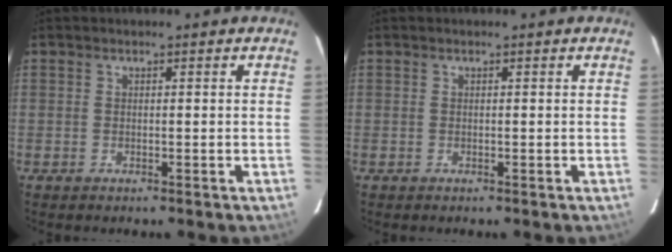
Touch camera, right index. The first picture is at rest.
{"total": 0.0}